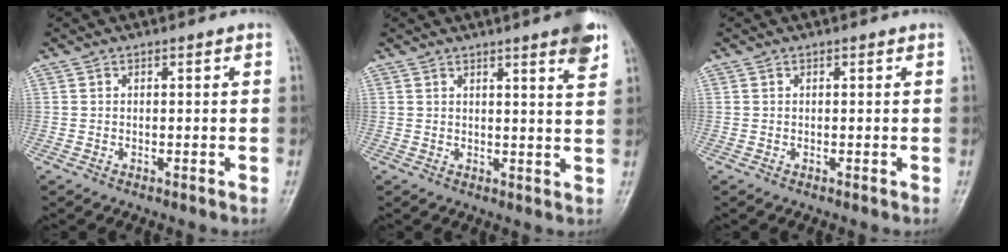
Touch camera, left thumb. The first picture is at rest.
{"total": 5.8, "force": [3.6, 0.4, 4.5], "torque": [-0.051, -0.019, 0.045]}
{"total": 0.0}